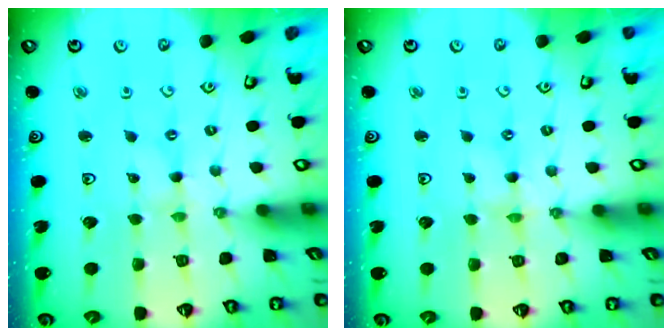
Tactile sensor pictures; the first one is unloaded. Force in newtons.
{"total": 0.0}